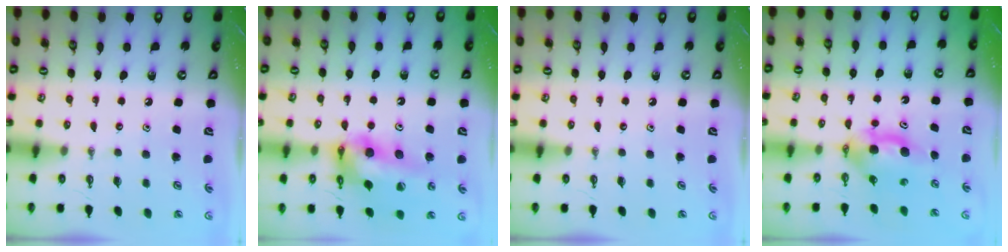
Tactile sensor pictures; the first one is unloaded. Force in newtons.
{"total": 16.5, "press": 16.4, "slide": 1.8}
{"total": 0.0}
{"total": 5.7, "press": 5.5, "slide": 1.8}